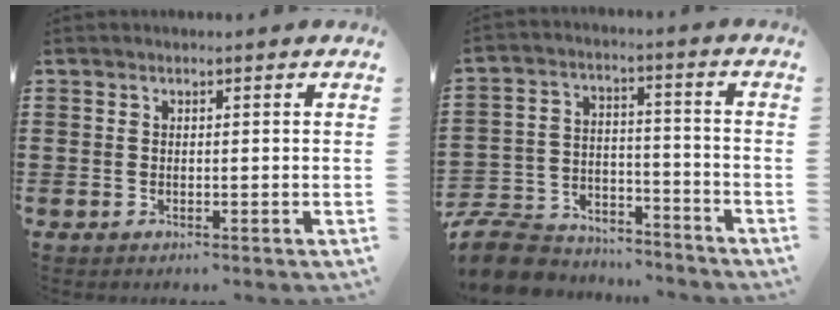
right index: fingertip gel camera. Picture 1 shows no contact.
{"total": 9.2, "force": [-8.7, 2.6, 1.7], "torque": [-0.053, 0.020, -0.175]}